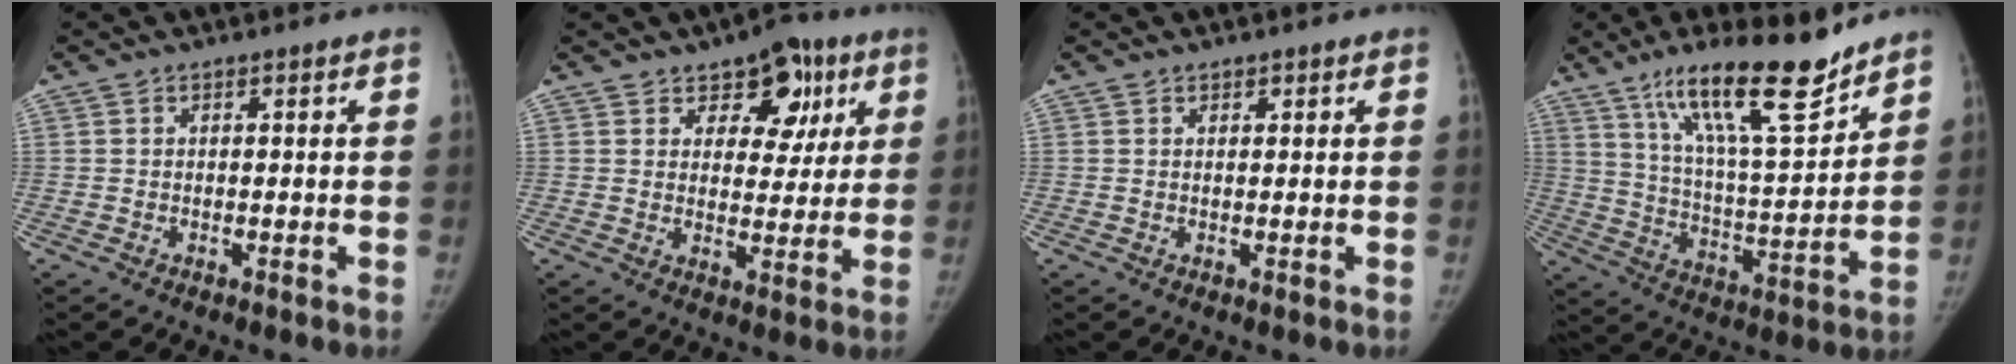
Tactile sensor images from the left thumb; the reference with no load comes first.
{"total": 10.3, "force": [5.2, 6.5, 6.0], "torque": [-0.031, -0.018, 0.071]}
{"total": 0.6, "force": [0.5, 0.4, 0.2], "torque": [0.002, -0.003, 0.006]}
{"total": 19.8, "force": [14.2, 3.9, 13.3], "torque": [-0.198, -0.073, 0.245]}